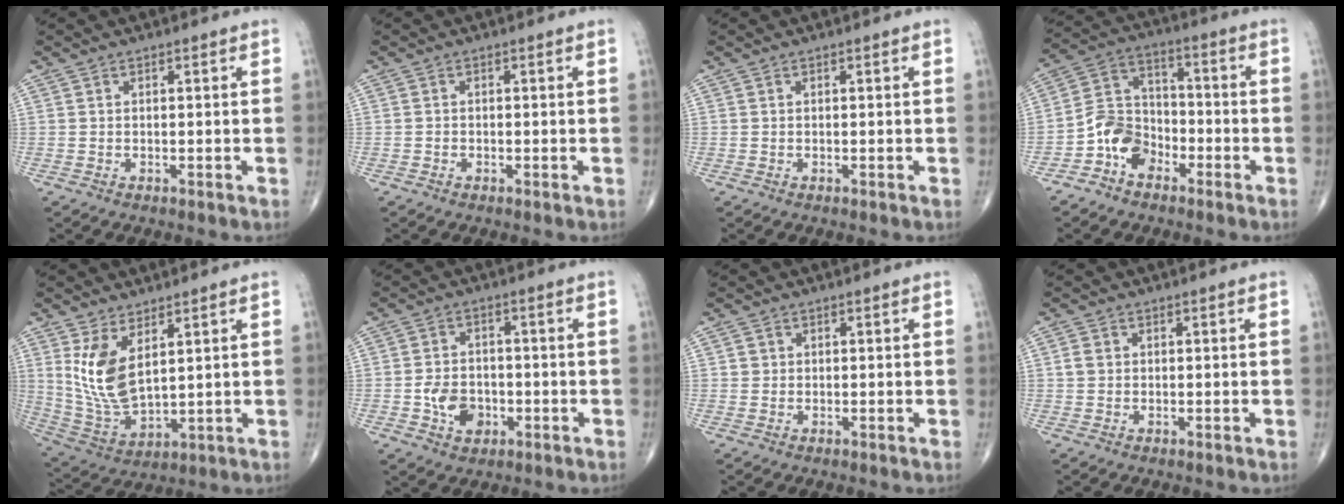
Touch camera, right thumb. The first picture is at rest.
{"total": 0.0}
{"total": 0.0}
{"total": 8.9, "force": [-4.6, 6.4, 4.1], "torque": [-0.057, 0.048, -0.097]}
{"total": 11.0, "force": [4.1, 5.5, 8.6], "torque": [-0.164, -0.028, 0.098]}
{"total": 5.9, "force": [-1.4, 4.5, 3.6], "torque": [-0.041, 0.004, -0.021]}
{"total": 1.3, "force": [0.3, 1.3, 0.2], "torque": [0.004, 0.001, 0.003]}
{"total": 2.0, "force": [0.3, 1.7, 0.9], "torque": [-0.015, 0.004, 0.006]}